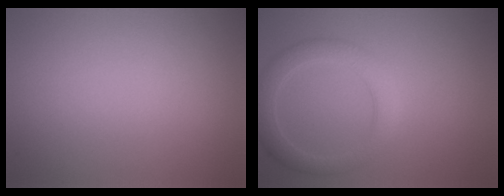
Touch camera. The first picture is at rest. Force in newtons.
{"total": 3.0, "press": 3.0, "slide": 0.1}